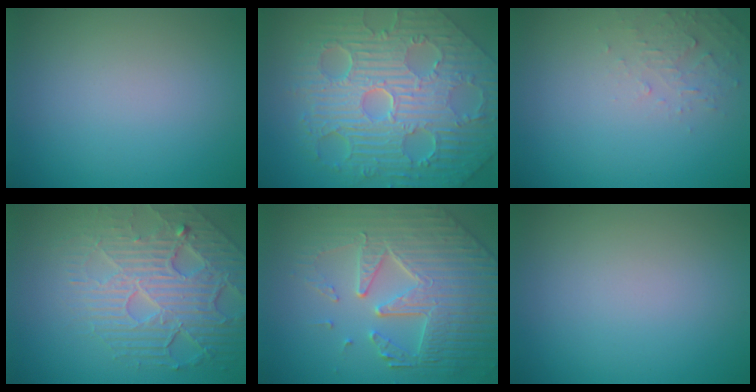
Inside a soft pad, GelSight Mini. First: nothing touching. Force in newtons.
{"total": 11.9, "press": 7.7, "slide": 9.0}
{"total": 1.7, "press": 1.7, "slide": 0.2}
{"total": 7.5, "press": 5.4, "slide": 5.3}
{"total": 7.8, "press": 5.9, "slide": 5.0}
{"total": 0.0}